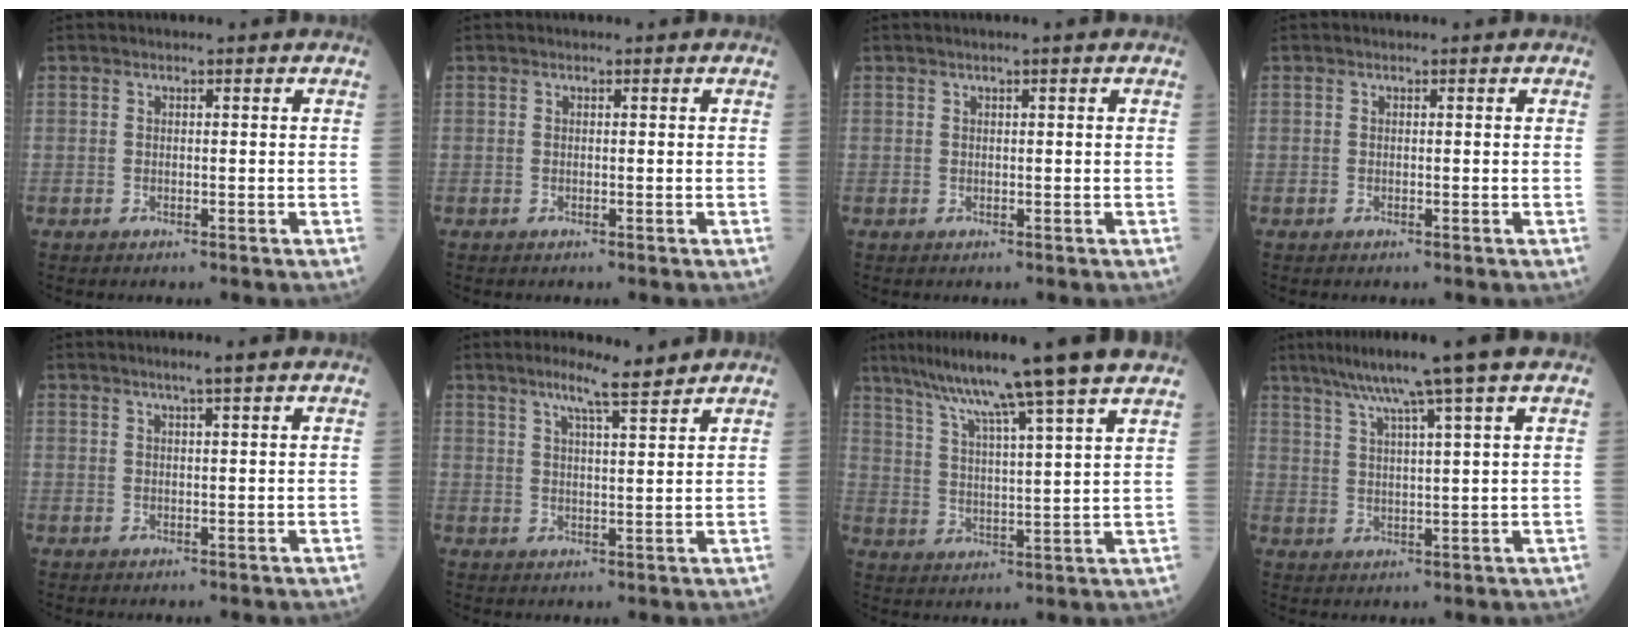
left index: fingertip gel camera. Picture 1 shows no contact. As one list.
[{"total": 0.0}, {"total": 0.7, "force": [0.3, -0.2, 0.6], "torque": [-0.016, 0.000, 0.010]}, {"total": 0.0}, {"total": 1.9, "force": [1.2, -0.6, 1.3], "torque": [-0.023, -0.003, 0.024]}, {"total": 5.6, "force": [4.5, -0.3, 3.2], "torque": [-0.056, 0.002, 0.076]}, {"total": 15.6, "force": [12.1, -1.7, 9.7], "torque": [-0.158, 0.012, 0.176]}, {"total": 9.8, "force": [7.0, -1.9, 6.6], "torque": [-0.109, 0.014, 0.109]}]